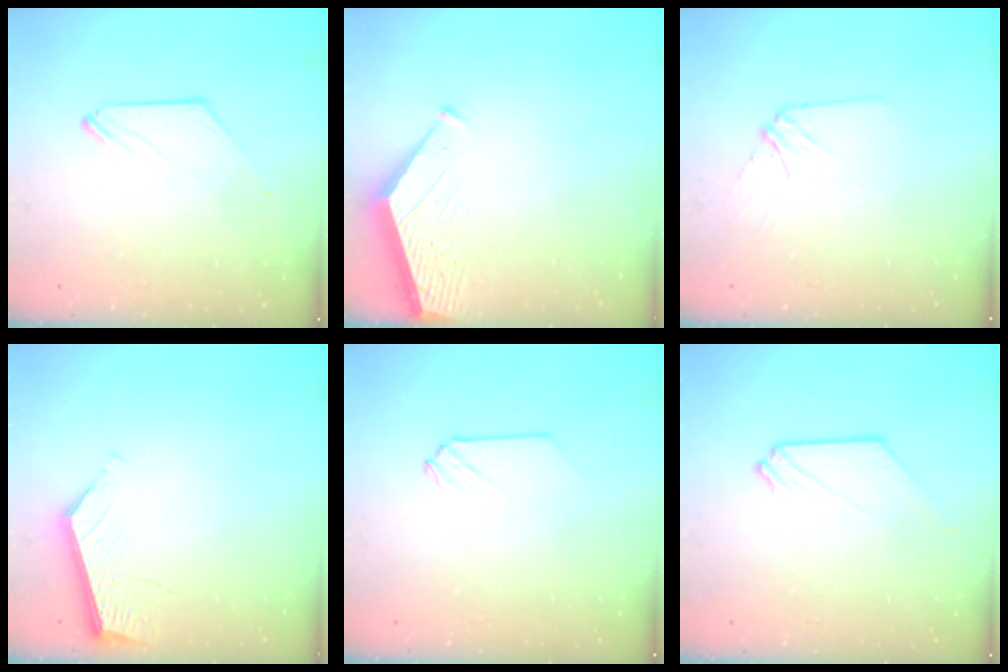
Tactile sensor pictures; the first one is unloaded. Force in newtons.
{"total": 1.6, "press": 1.6, "slide": 0.2}
{"total": 4.3, "press": 4.3, "slide": 0.6}
{"total": 4.3, "press": 4.3, "slide": 0.5}
{"total": 0.0}
{"total": 1.4, "press": 1.4, "slide": 0.2}